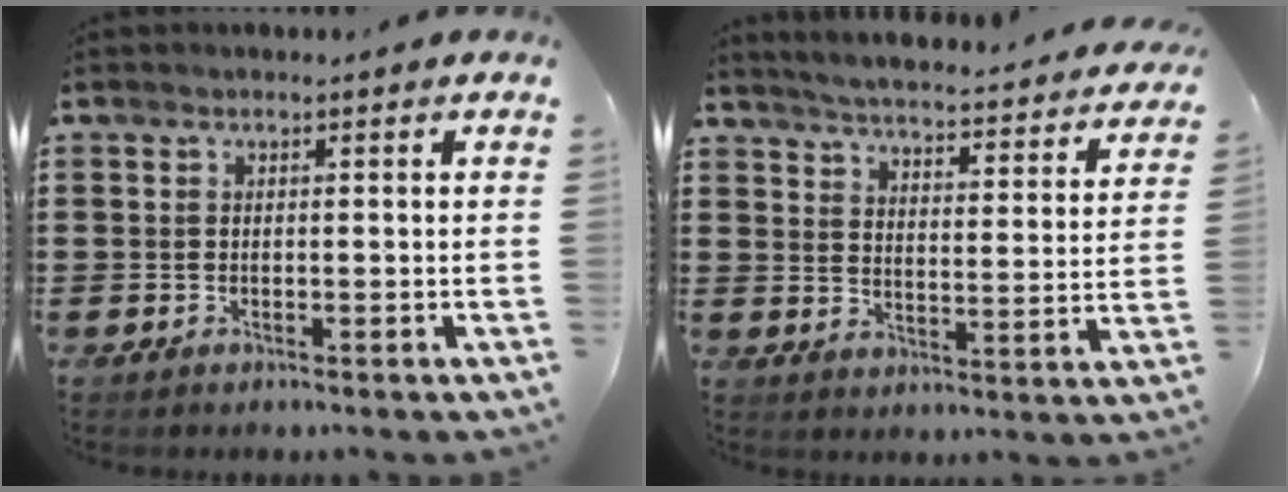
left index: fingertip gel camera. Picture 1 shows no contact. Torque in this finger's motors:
{"motor_torque": [1.07, -1.07, 0.46, 0.05]}